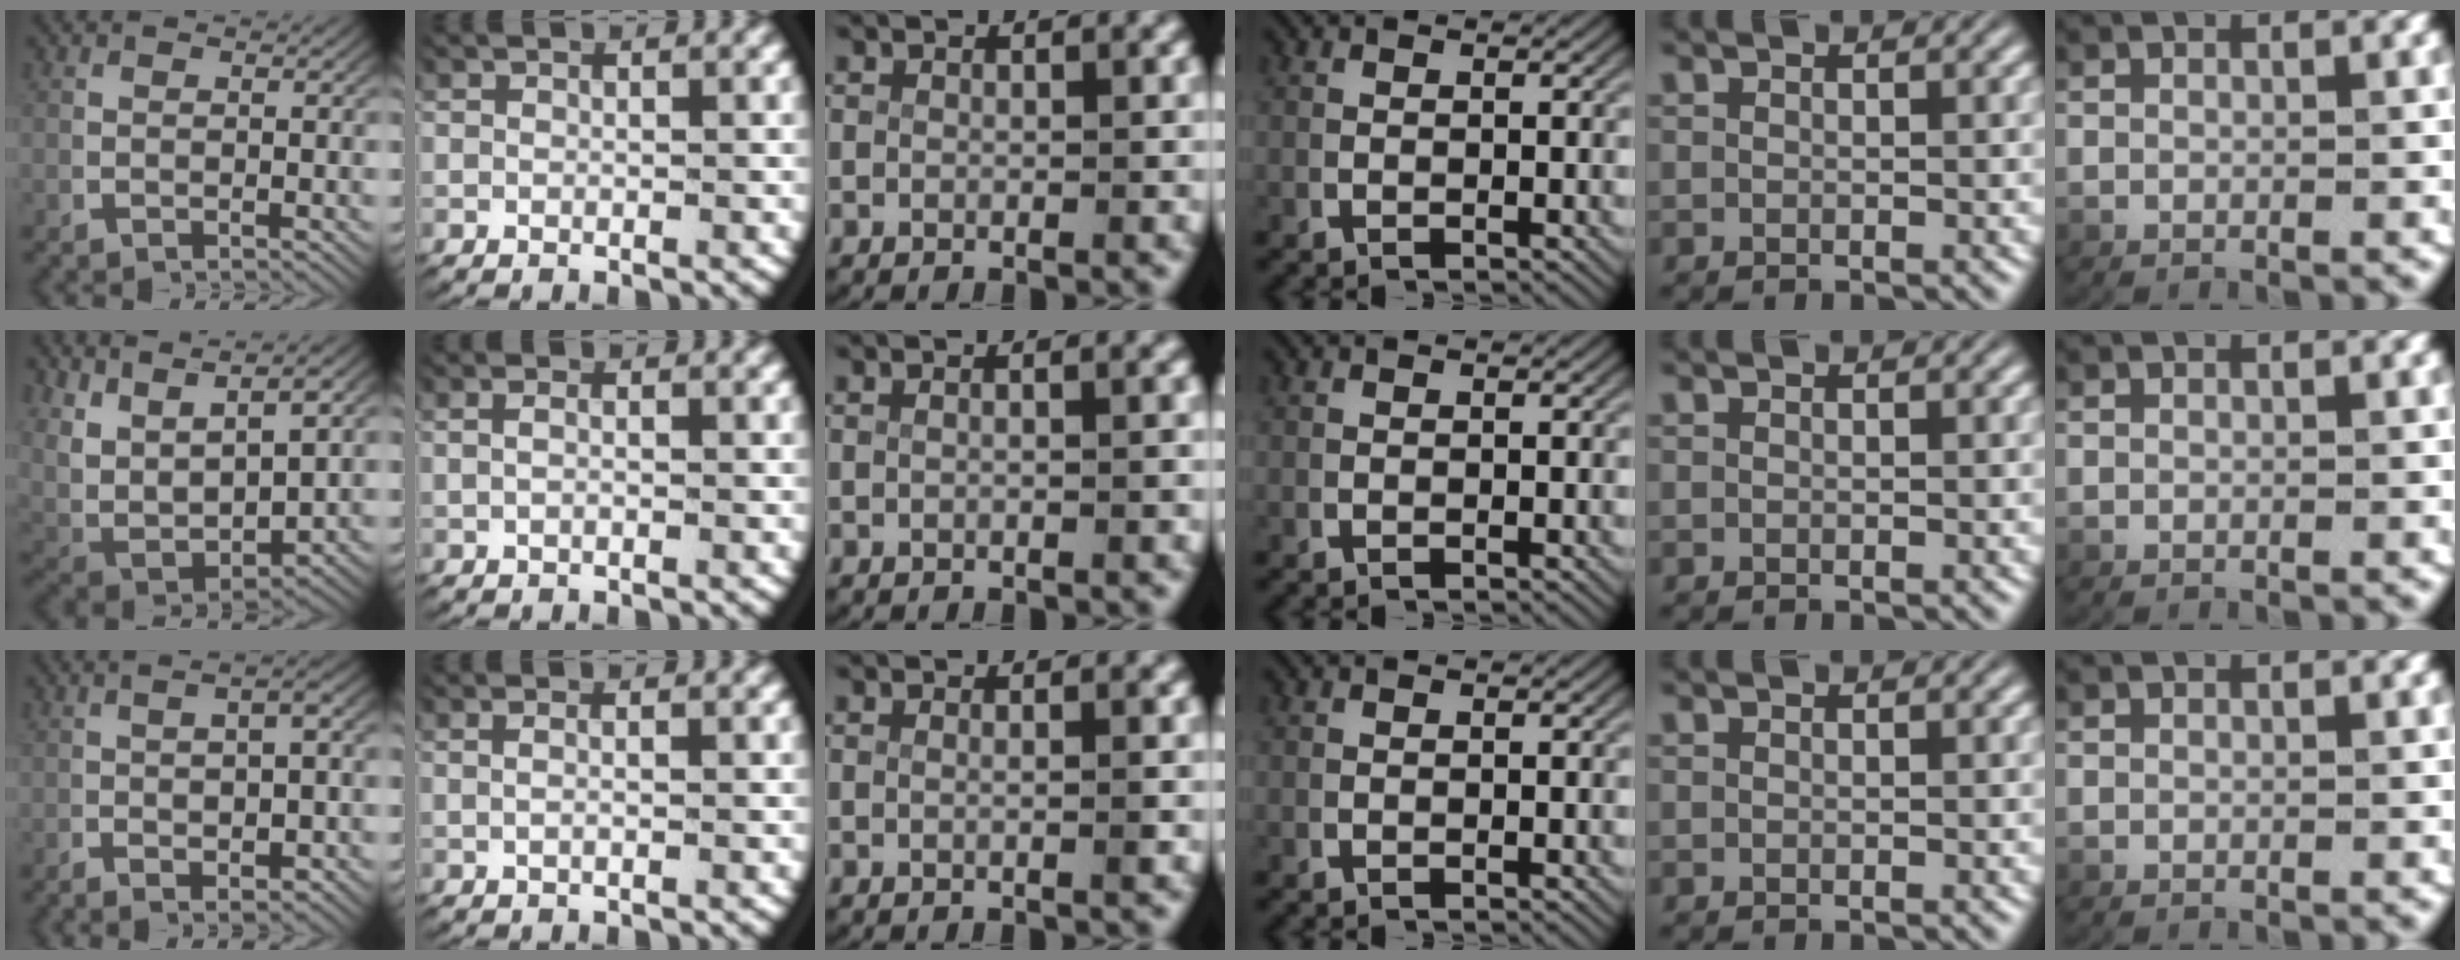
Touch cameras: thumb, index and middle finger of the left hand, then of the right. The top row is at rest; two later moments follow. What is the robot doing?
{"motion": "lift_and_place", "object": "towel"}